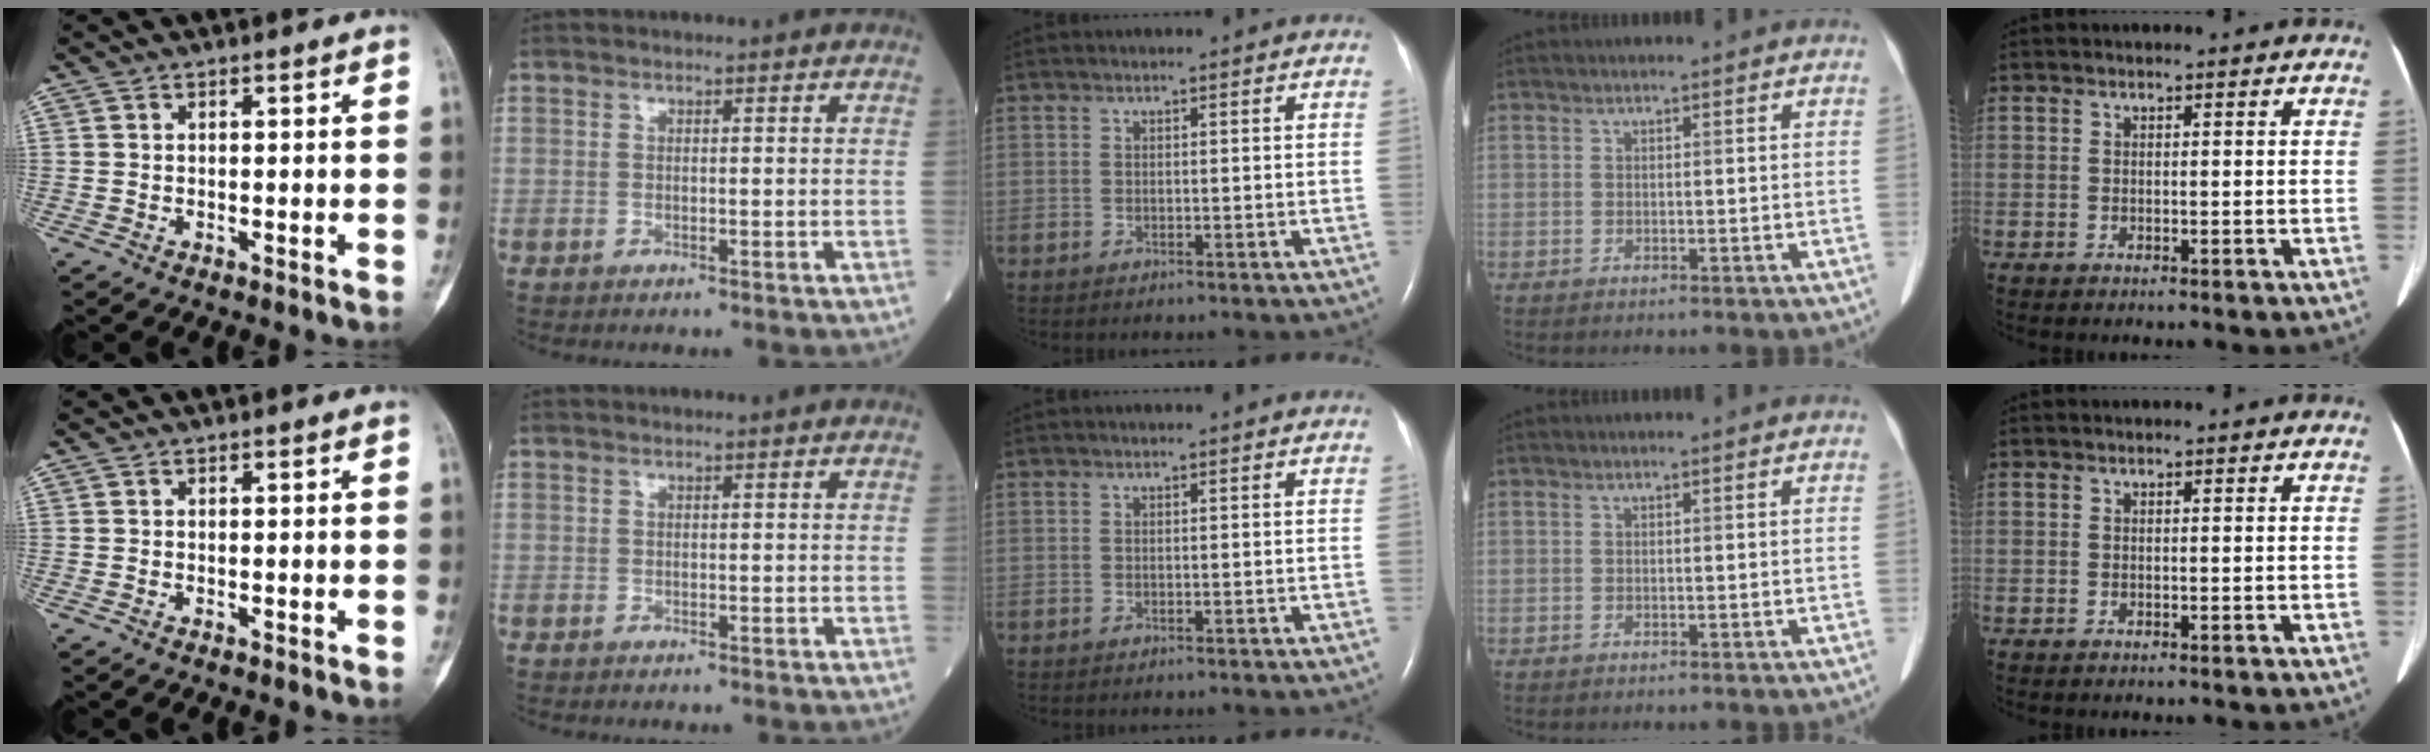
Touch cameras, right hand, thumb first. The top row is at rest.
{}